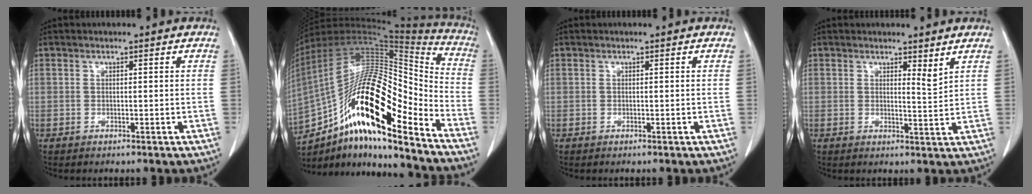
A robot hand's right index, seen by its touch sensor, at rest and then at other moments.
{"total": 25.9, "force": [-13.1, 6.6, 21.3], "torque": [-0.378, 0.013, -0.221]}
{"total": 0.0}
{"total": 2.2, "force": [1.7, 0.1, 1.3], "torque": [-0.024, -0.014, 0.027]}